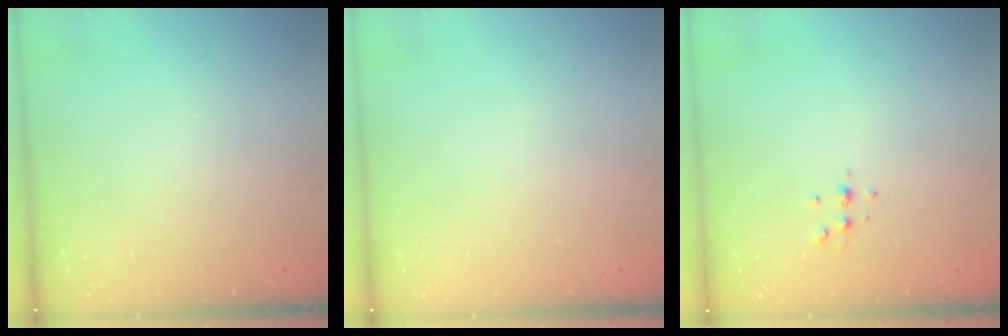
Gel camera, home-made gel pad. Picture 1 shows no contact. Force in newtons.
{"total": 0.0}
{"total": 5.2, "press": 5.1, "slide": 0.9}